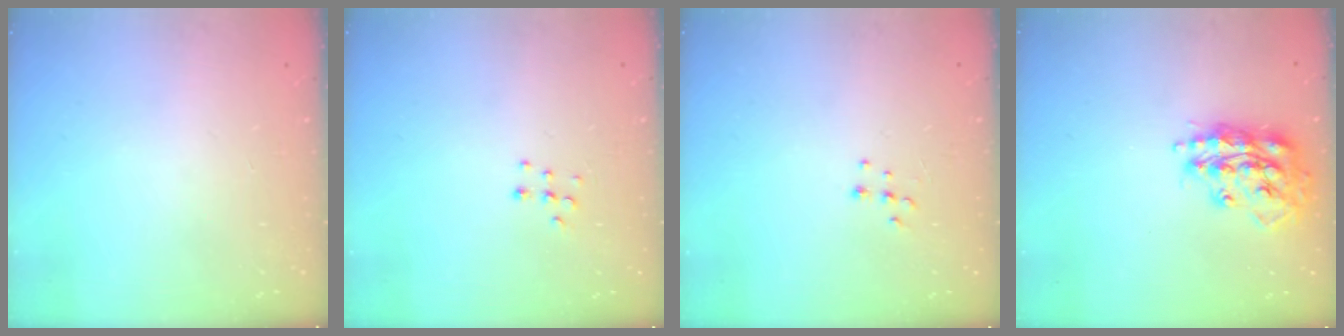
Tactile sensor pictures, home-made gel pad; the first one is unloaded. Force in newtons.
{"total": 5.9, "press": 5.9, "slide": 0.4}
{"total": 6.7, "press": 6.7, "slide": 0.6}
{"total": 17.0, "press": 16.9, "slide": 1.4}